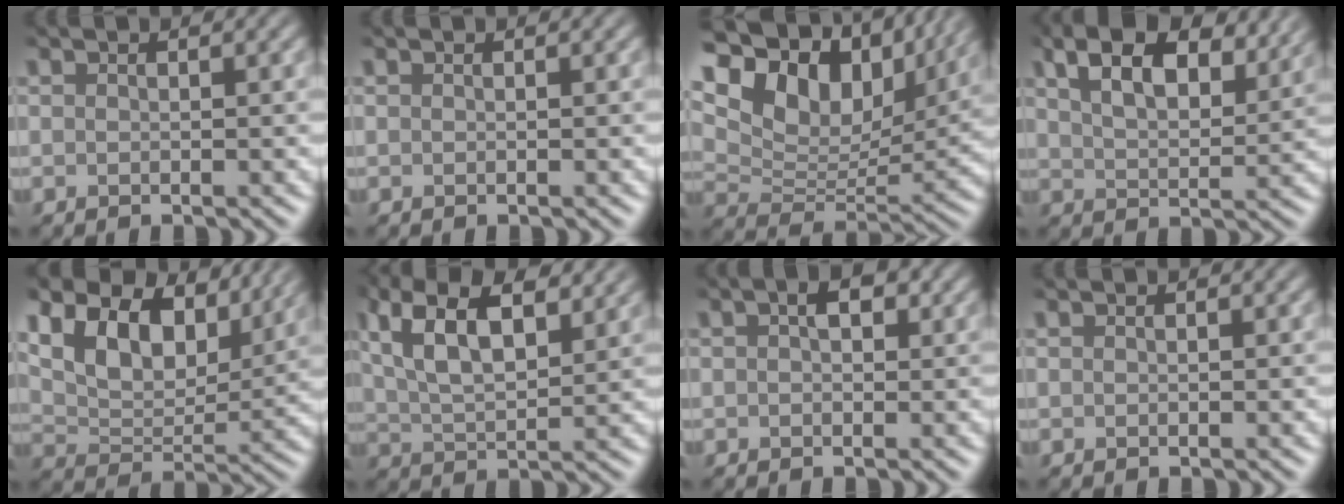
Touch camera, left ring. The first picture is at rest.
{"total": 0.0}
{"total": 14.1, "force": [7.7, 7.8, 8.9], "torque": [-0.168, 0.026, 0.135]}
{"total": 6.8, "force": [4.2, 3.1, 4.4], "torque": [-0.078, 0.007, 0.070]}
{"total": 9.5, "force": [5.2, 5.4, 5.8], "torque": [-0.111, 0.006, 0.083]}
{"total": 7.8, "force": [3.9, 3.4, 5.8], "torque": [-0.114, 0.012, 0.070]}
{"total": 1.8, "force": [0.5, 0.9, 1.4], "torque": [-0.021, 0.006, 0.005]}
{"total": 0.0}